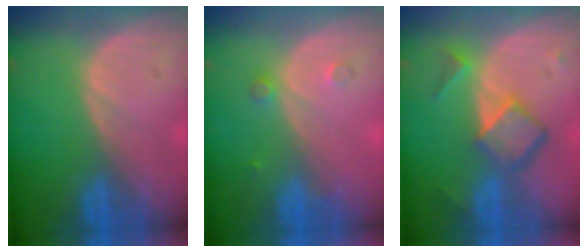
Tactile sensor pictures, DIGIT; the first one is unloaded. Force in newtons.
{"total": 1.5, "press": 1.5, "slide": 0.1}
{"total": 6.9, "press": 5.9, "slide": 3.5}